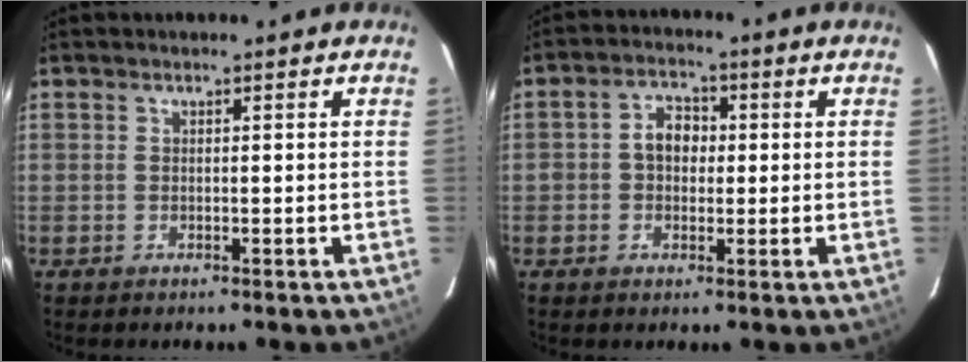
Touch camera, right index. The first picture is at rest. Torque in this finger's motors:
{"motor_torque": [0.12, -0.07, 0.06, 0.05]}